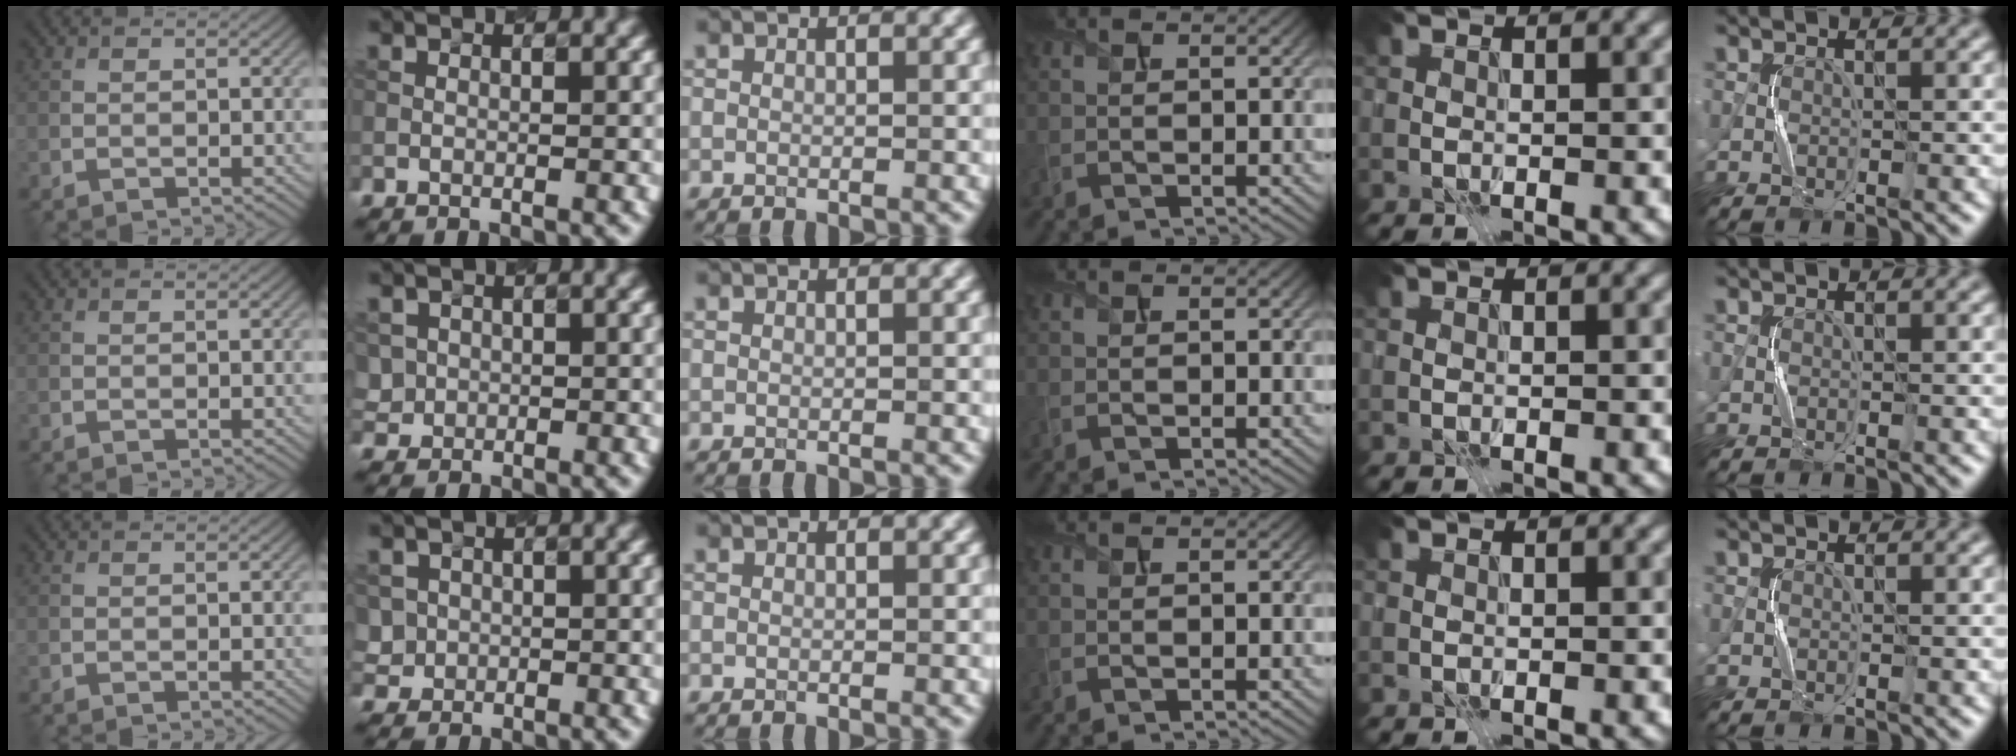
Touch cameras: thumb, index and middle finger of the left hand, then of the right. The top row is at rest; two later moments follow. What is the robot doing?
{"motion": "press", "object": "toy piano key"}